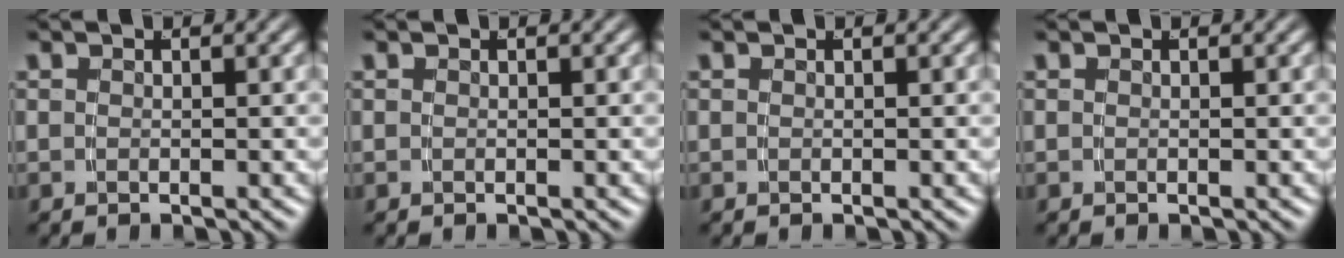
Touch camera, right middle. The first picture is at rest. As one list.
[{"total": 0.0}, {"total": 0.0}, {"total": 0.0}]